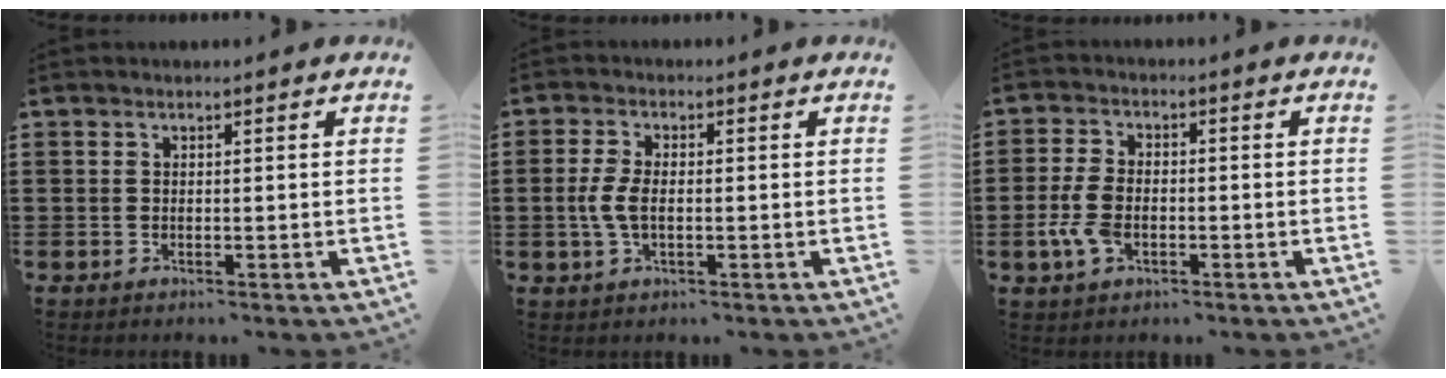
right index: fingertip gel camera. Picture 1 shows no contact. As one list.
[{"total": 4.3, "force": [-0.5, 2.0, 3.7], "torque": [-0.098, -0.007, -0.017]}, {"total": 5.5, "force": [-1.7, 3.2, 4.1], "torque": [-0.105, -0.003, -0.037]}]